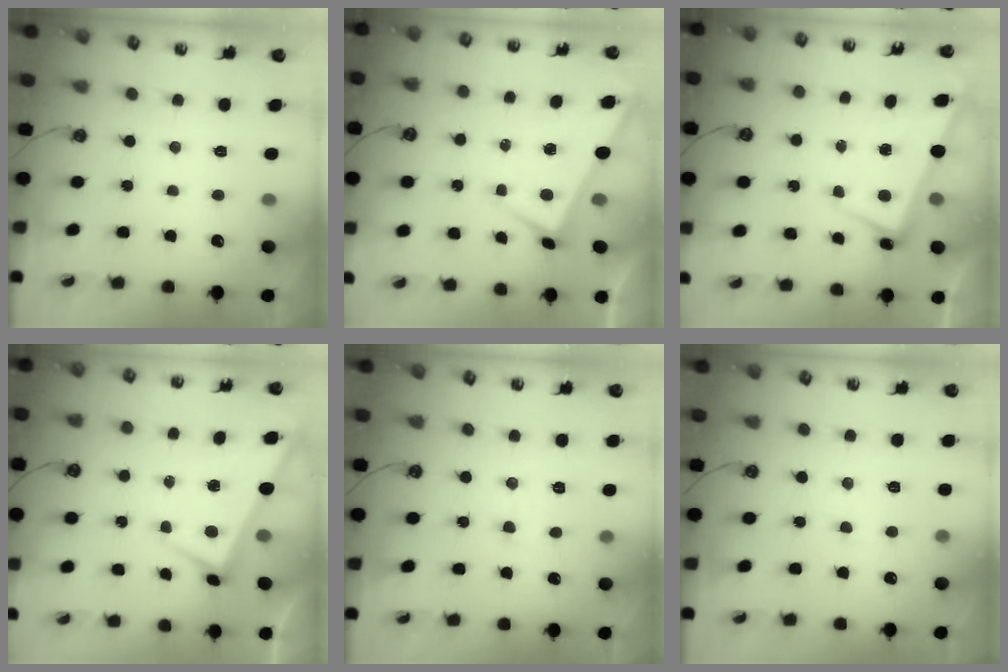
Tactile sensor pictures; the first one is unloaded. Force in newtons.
{"total": 1.9, "press": 1.9, "slide": 0.2}
{"total": 2.2, "press": 2.2, "slide": 0.5}
{"total": 2.5, "press": 2.5, "slide": 0.2}
{"total": 3.1, "press": 3.1, "slide": 0.2}
{"total": 2.8, "press": 2.8, "slide": 0.4}